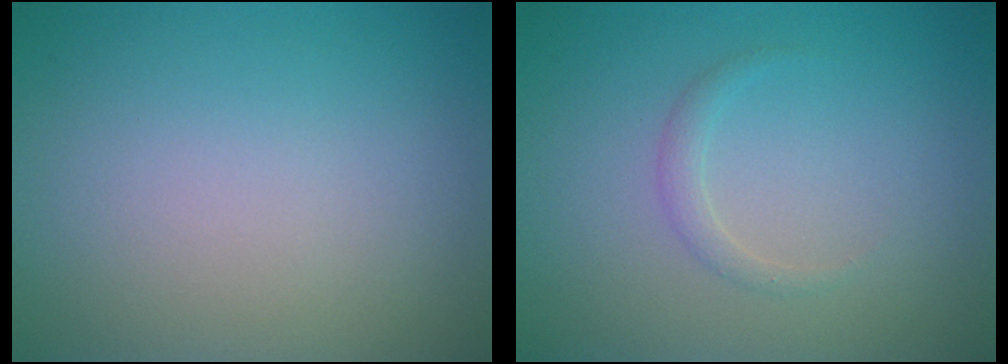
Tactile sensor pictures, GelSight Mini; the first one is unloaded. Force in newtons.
{"total": 1.1, "press": 1.1, "slide": 0.0}